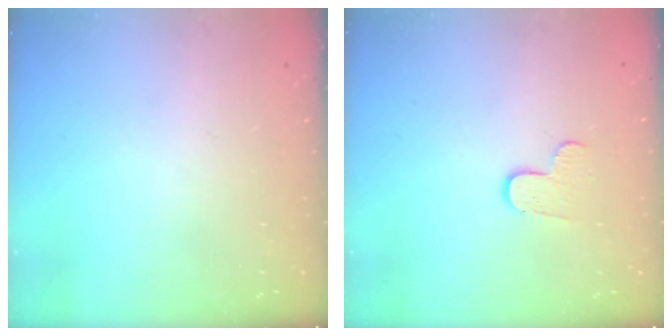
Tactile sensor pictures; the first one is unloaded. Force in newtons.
{"total": 7.5, "press": 7.4, "slide": 0.6}